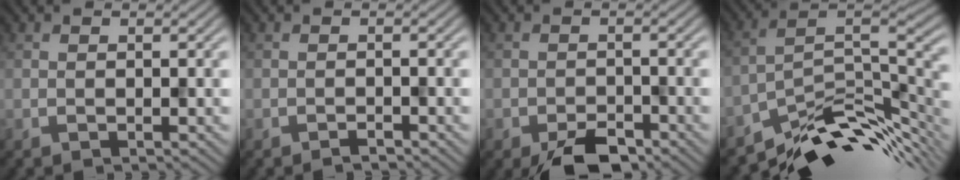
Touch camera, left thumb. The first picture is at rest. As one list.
[{"total": 0.9, "force": [-0.8, 0.2, 0.4], "torque": [-0.005, 0.000, -0.016]}, {"total": 4.6, "force": [-3.3, 2.0, 2.5], "torque": [-0.036, -0.004, -0.058]}, {"total": 11.9, "force": [-8.3, 4.4, 7.2], "torque": [-0.117, 0.002, -0.141]}]